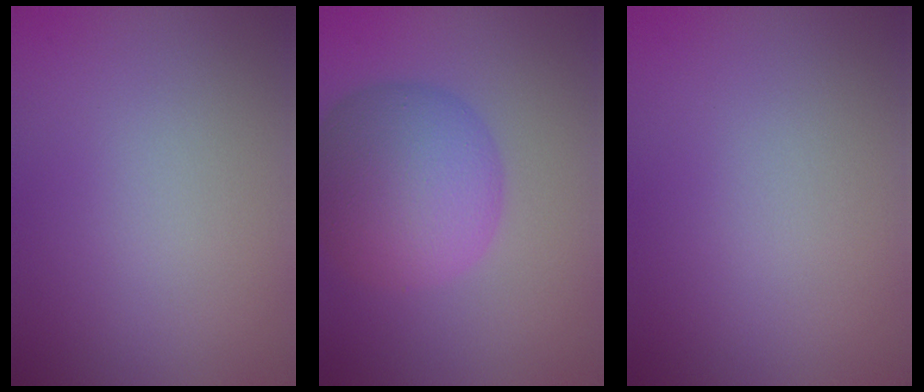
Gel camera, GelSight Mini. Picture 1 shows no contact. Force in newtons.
{"total": 8.5, "press": 8.5, "slide": 0.2}
{"total": 0.0}